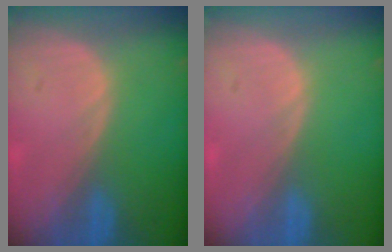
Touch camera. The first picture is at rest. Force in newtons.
{"total": 0.0}